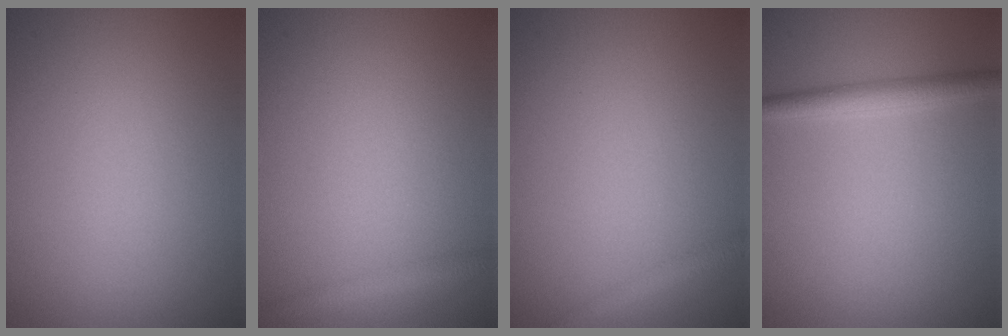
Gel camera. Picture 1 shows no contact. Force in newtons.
{"total": 1.3, "press": 1.3, "slide": 0.1}
{"total": 1.3, "press": 1.2, "slide": 0.1}
{"total": 2.3, "press": 2.3, "slide": 0.0}